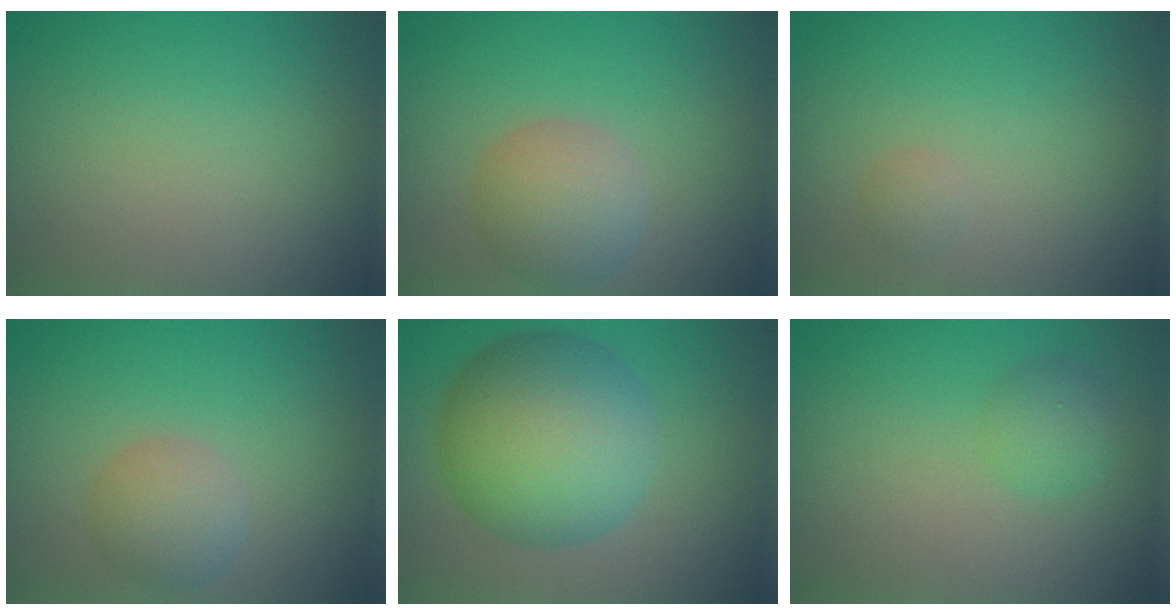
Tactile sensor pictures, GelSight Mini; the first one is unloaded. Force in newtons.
{"total": 4.4, "press": 4.3, "slide": 0.5}
{"total": 0.8, "press": 0.8, "slide": 0.1}
{"total": 3.0, "press": 3.0, "slide": 0.1}
{"total": 10.8, "press": 10.8, "slide": 0.2}
{"total": 1.9, "press": 1.9, "slide": 0.1}